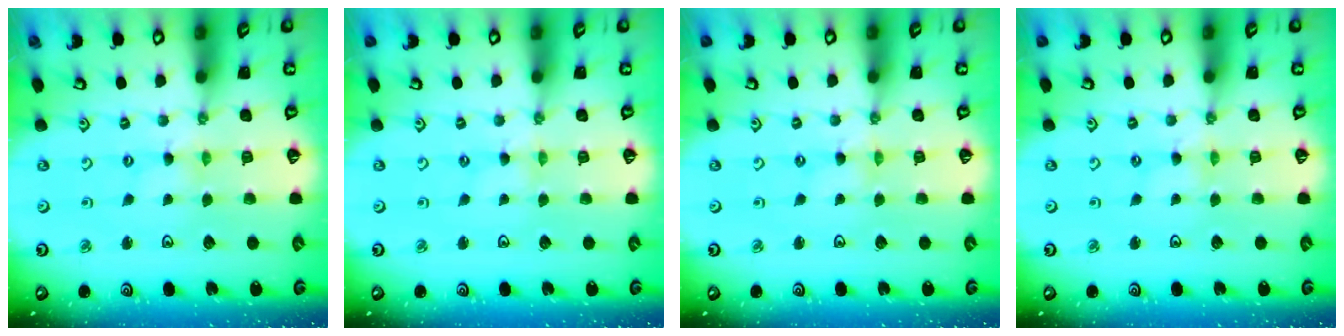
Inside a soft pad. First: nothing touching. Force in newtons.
{"total": 0.0}
{"total": 0.0}
{"total": 0.5, "press": 0.5, "slide": 0.2}